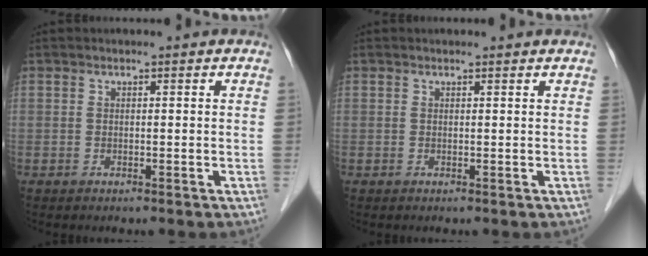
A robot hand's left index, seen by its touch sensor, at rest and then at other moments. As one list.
[{"total": 1.3, "force": [1.3, 0.1, 0.2], "torque": [-0.011, 0.003, 0.013]}]